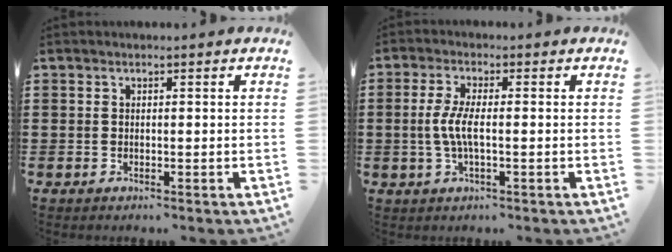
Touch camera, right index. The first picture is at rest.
{"total": 4.7, "force": [-0.5, 1.1, 4.6], "torque": [-0.111, -0.008, -0.021]}